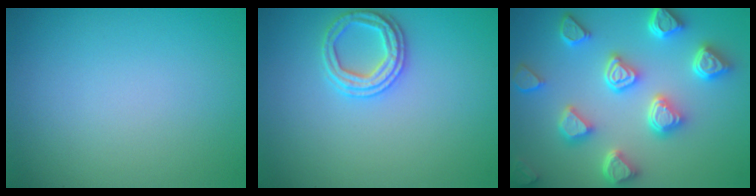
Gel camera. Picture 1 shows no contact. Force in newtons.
{"total": 2.4, "press": 2.4, "slide": 0.2}
{"total": 6.9, "press": 6.1, "slide": 3.3}